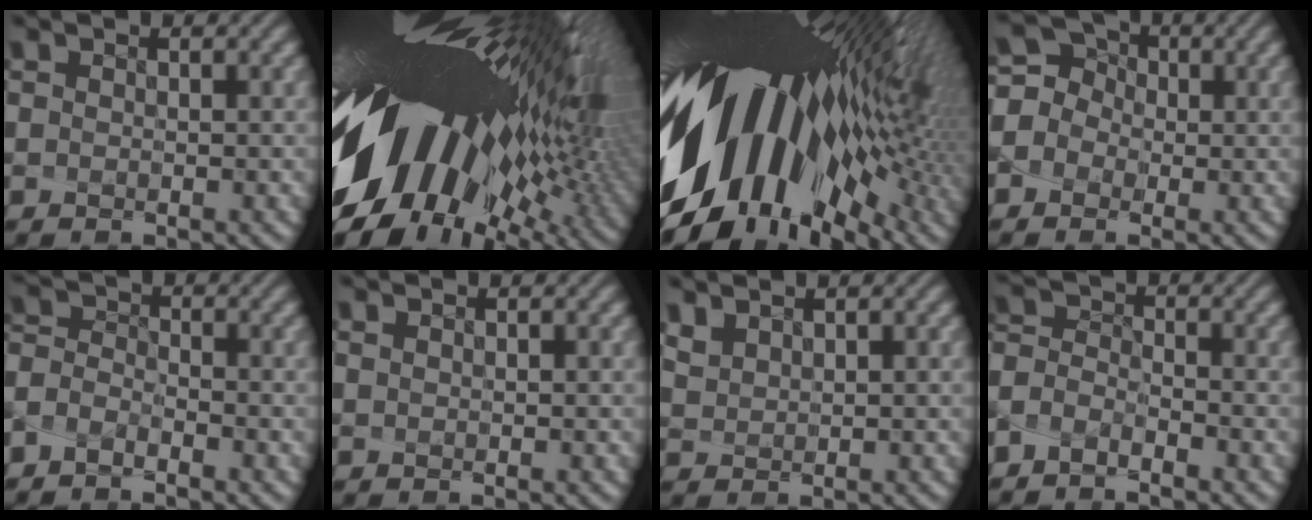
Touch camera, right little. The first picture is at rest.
{"total": 18.4, "force": [-0.5, 8.9, 16.1], "torque": [-0.280, -0.048, -0.003]}
{"total": 17.5, "force": [-1.7, 9.3, 14.7], "torque": [-0.255, -0.030, -0.025]}
{"total": 3.5, "force": [-1.8, 3.0, -0.2], "torque": [0.011, 0.018, -0.051]}
{"total": 3.2, "force": [-3.1, -0.3, -0.6], "torque": [0.003, -0.009, -0.056]}
{"total": 0.7, "force": [0.5, 0.4, 0.4], "torque": [-0.017, 0.007, 0.009]}
{"total": 2.3, "force": [1.6, 1.2, 1.1], "torque": [-0.051, 0.010, 0.040]}
{"total": 3.5, "force": [-3.4, -0.2, -0.5], "torque": [0.002, -0.009, -0.064]}